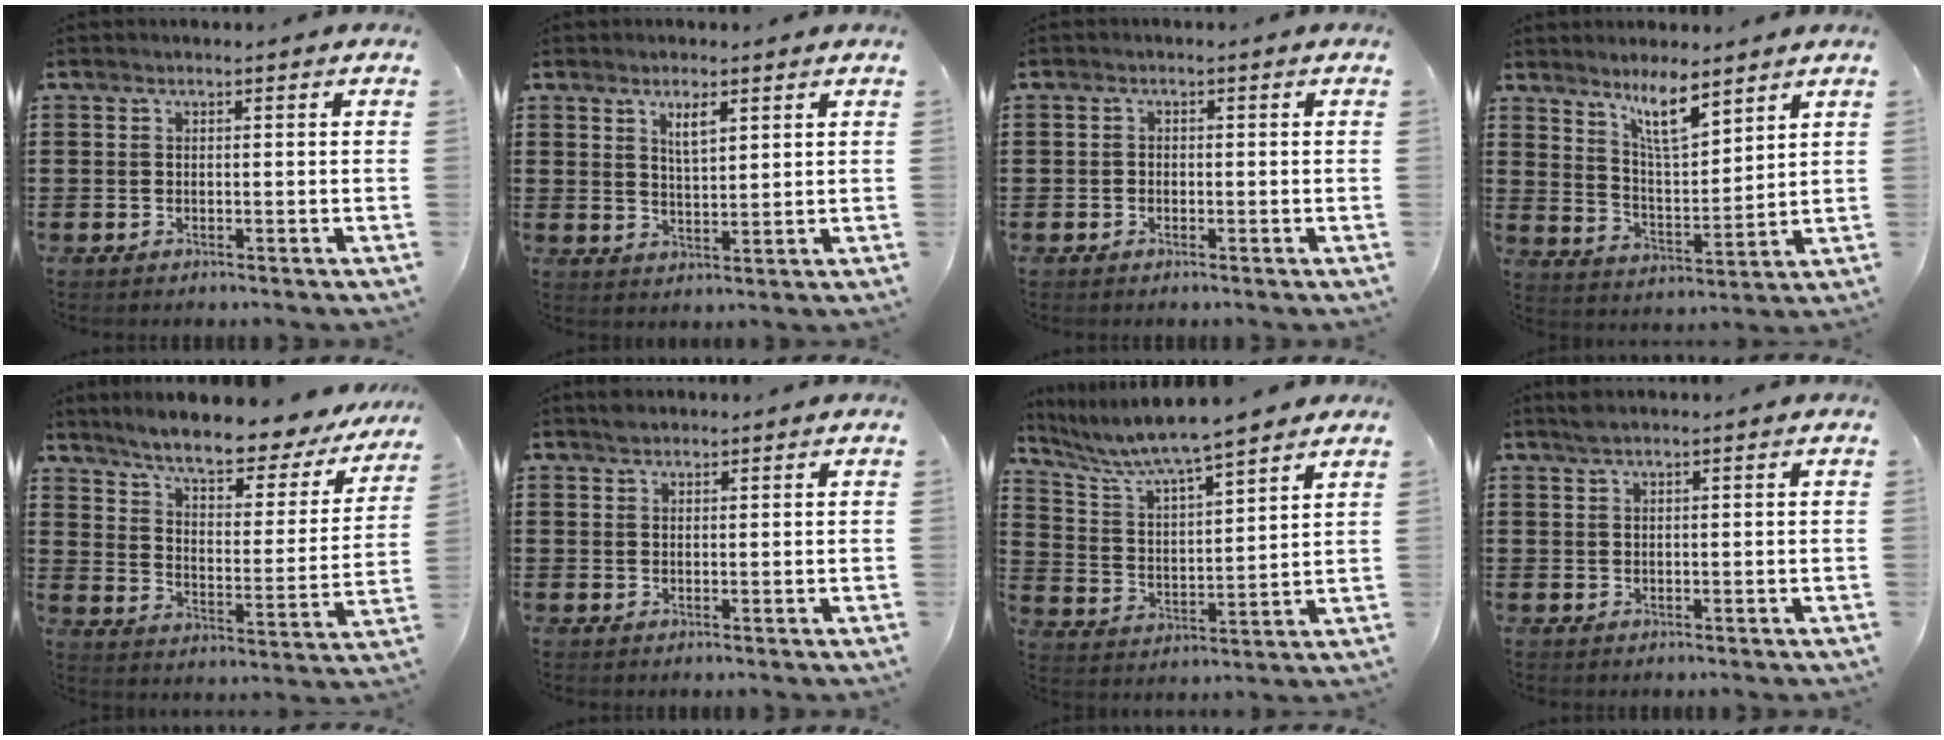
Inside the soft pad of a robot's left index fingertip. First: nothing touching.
{"total": 3.8, "force": [2.4, 1.0, 2.7], "torque": [-0.049, 0.000, 0.042]}
{"total": 0.8, "force": [-0.5, 0.5, 0.3], "torque": [-0.008, 0.000, -0.011]}
{"total": 7.8, "force": [6.1, 1.5, 4.7], "torque": [-0.092, -0.025, 0.106]}
{"total": 7.9, "force": [6.8, 0.7, 3.9], "torque": [-0.095, -0.043, 0.110]}
{"total": 1.5, "force": [1.4, 0.5, 0.3], "torque": [-0.008, 0.001, 0.027]}
{"total": 6.7, "force": [6.2, 0.3, 2.6], "torque": [-0.078, -0.036, 0.104]}
{"total": 1.6, "force": [1.2, 0.1, 1.1], "torque": [-0.022, 0.001, 0.023]}